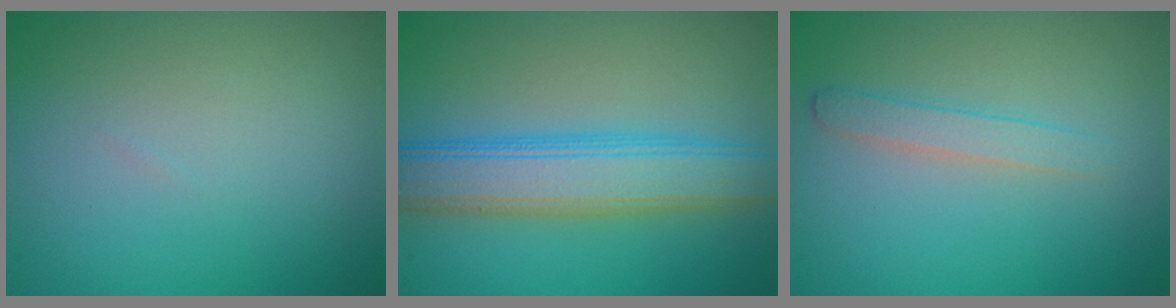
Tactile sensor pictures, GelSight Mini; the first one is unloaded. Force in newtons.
{"total": 6.3, "press": 6.3, "slide": 0.1}
{"total": 1.8, "press": 1.8, "slide": 0.1}